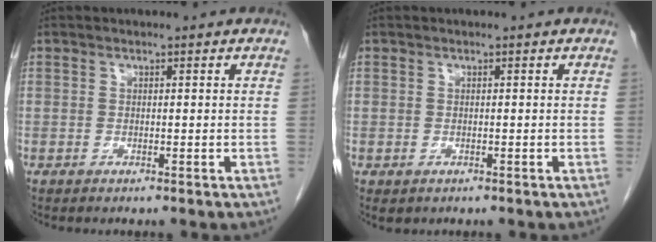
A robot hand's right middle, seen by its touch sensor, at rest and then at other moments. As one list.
[{"total": 0.6, "force": [-0.2, 0.5, 0.2], "torque": [-0.006, 0.002, 0.003]}]